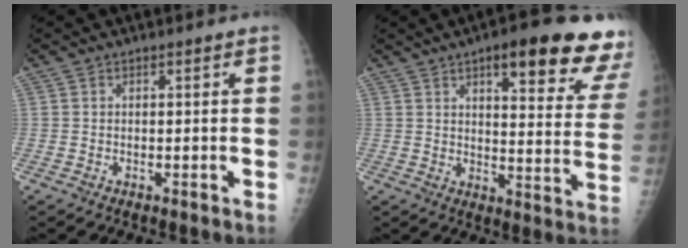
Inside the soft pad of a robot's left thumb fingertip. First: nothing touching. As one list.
[{"total": 20.9, "force": [13.3, 5.4, 15.2], "torque": [-0.160, -0.050, 0.161]}]